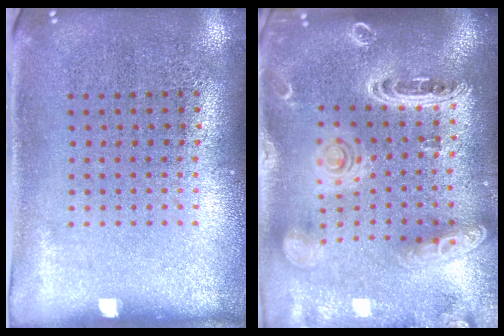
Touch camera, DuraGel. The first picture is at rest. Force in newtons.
{"total": 2.7, "press": 2.3, "slide": 1.3}